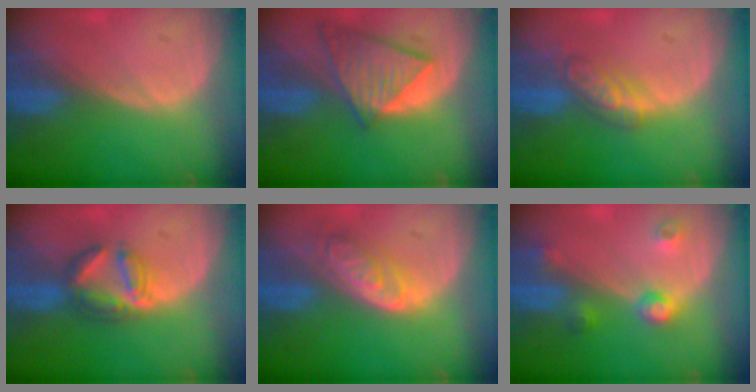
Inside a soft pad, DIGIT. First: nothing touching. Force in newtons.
{"total": 8.4, "press": 7.4, "slide": 4.1}
{"total": 4.7, "press": 4.7, "slide": 0.2}
{"total": 5.8, "press": 5.5, "slide": 1.9}
{"total": 6.2, "press": 5.5, "slide": 2.8}
{"total": 4.3, "press": 3.8, "slide": 1.9}